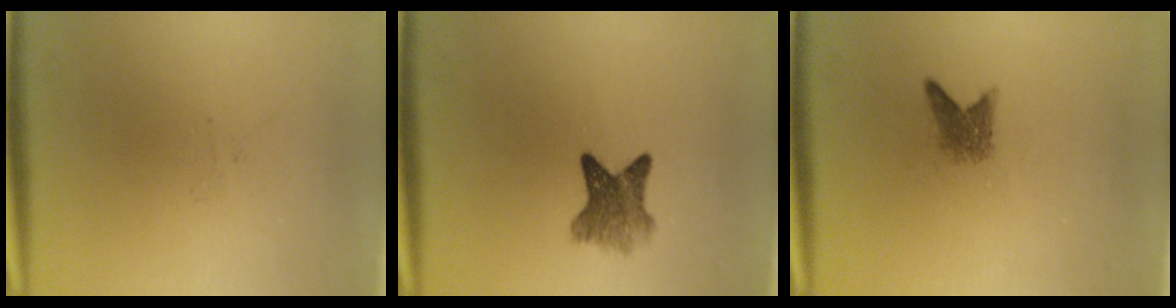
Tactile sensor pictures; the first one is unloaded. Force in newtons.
{"total": 5.2}
{"total": 2.3}